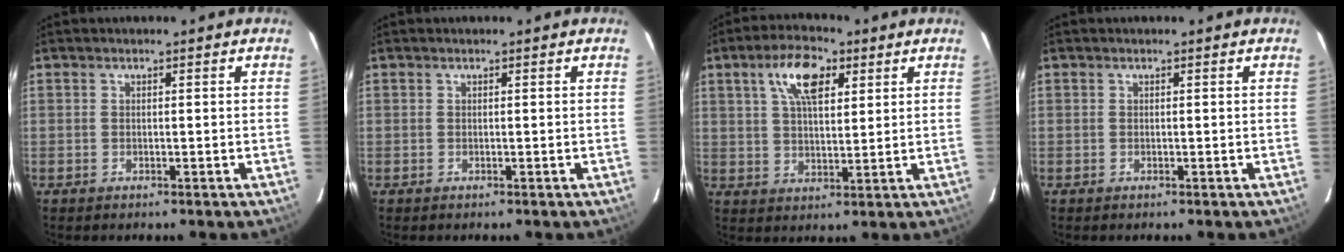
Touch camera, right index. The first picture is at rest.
{"total": 0.0}
{"total": 9.2, "force": [4.2, 4.0, 7.1], "torque": [-0.130, 0.019, 0.075]}
{"total": 0.0}